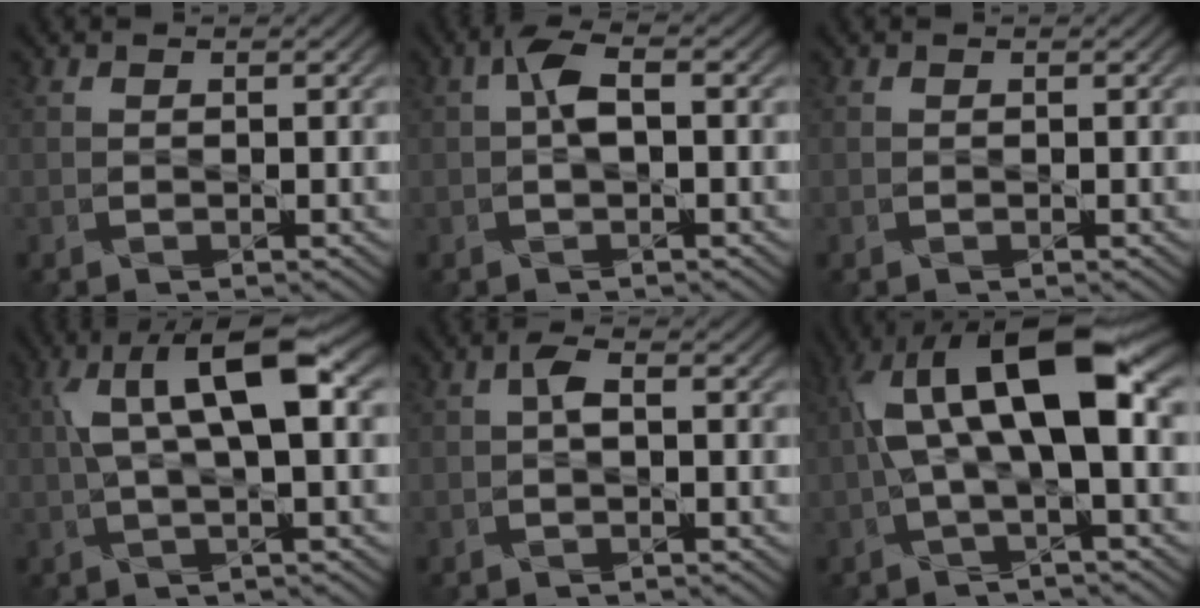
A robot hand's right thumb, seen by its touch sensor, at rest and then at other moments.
{"total": 2.6, "force": [0.2, 1.0, 2.4], "torque": [-0.052, 0.010, 0.002]}
{"total": 0.0}
{"total": 8.9, "force": [2.2, 2.4, 8.2], "torque": [-0.159, 0.012, 0.039]}
{"total": 1.2, "force": [0.0, 0.4, 1.1], "torque": [-0.024, 0.008, -0.002]}
{"total": 11.8, "force": [2.2, 3.5, 11.1], "torque": [-0.211, 0.015, 0.037]}